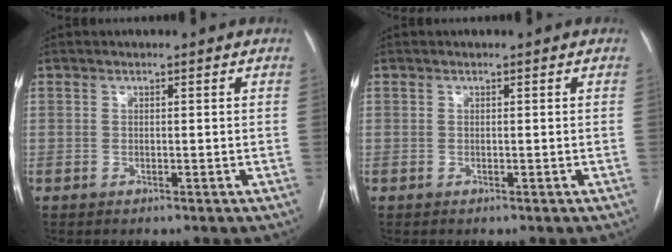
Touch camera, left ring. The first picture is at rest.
{"total": 0.0}